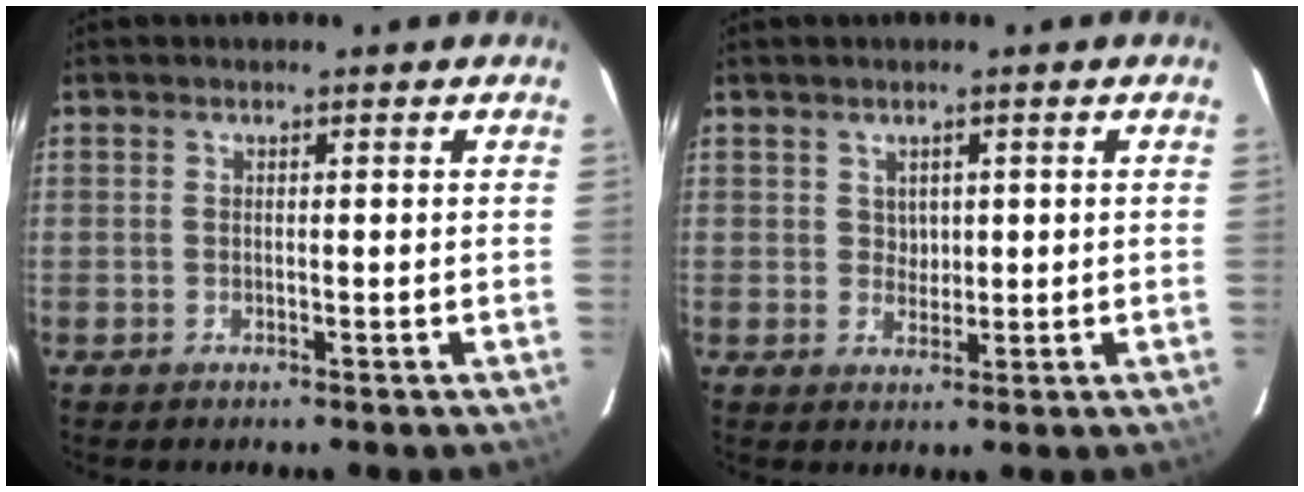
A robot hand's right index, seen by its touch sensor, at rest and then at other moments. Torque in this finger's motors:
{"motor_torque": [-0.28, 0.02, -0.05, 0.00]}